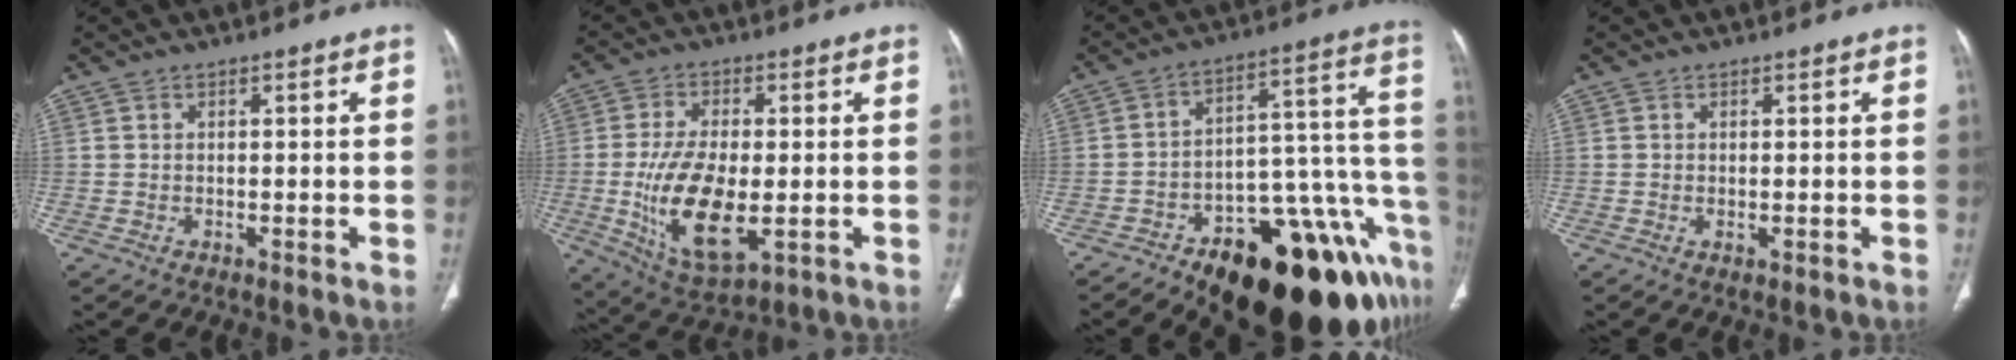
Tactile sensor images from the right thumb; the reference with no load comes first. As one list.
[{"total": 14.7, "force": [-2.4, 6.7, 12.9], "torque": [-0.241, -0.014, -0.029]}, {"total": 30.1, "force": [-15.5, 12.4, 22.7], "torque": [-0.207, 0.085, -0.214]}, {"total": 1.0, "force": [-0.2, 0.3, 0.9], "torque": [-0.018, -0.005, -0.001]}]